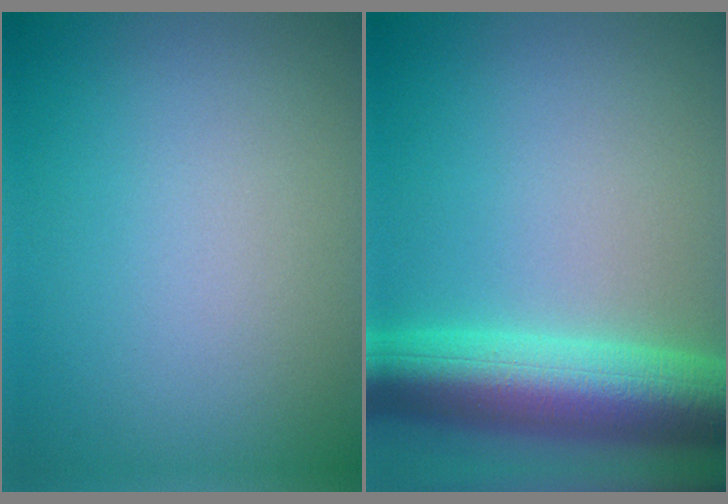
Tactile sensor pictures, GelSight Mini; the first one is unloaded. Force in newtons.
{"total": 9.5, "press": 9.5, "slide": 0.1}